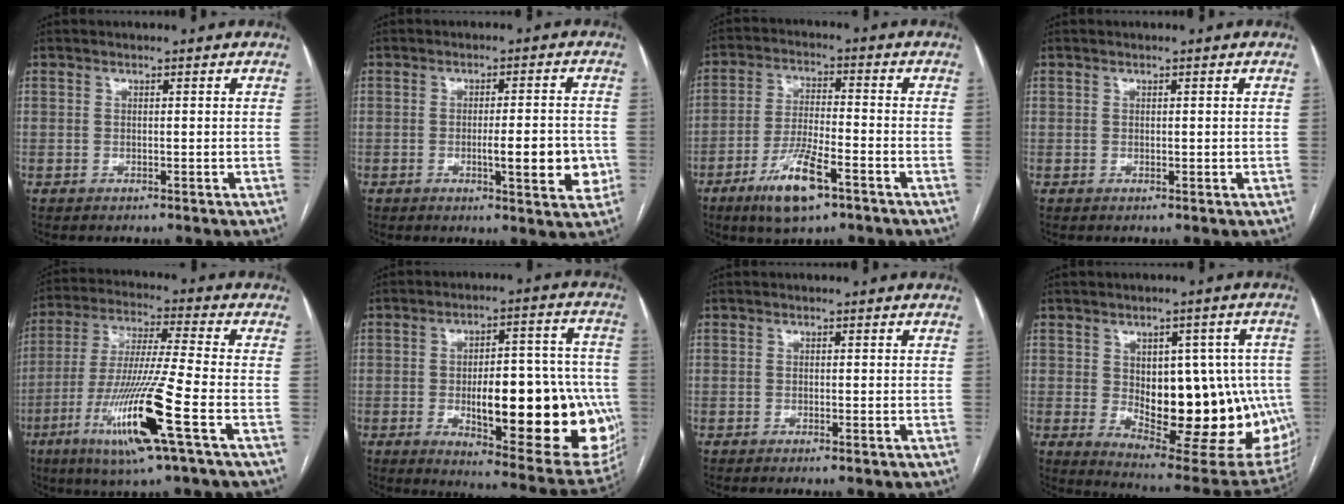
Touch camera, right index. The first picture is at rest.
{"total": 7.8, "force": [-1.7, 1.5, 7.5], "torque": [-0.098, -0.003, -0.019]}
{"total": 9.8, "force": [-5.7, 2.0, 7.8], "torque": [-0.154, -0.013, -0.100]}
{"total": 0.6, "force": [0.2, 0.4, 0.4], "torque": [-0.007, -0.002, 0.004]}
{"total": 16.0, "force": [-6.3, -0.6, 14.7], "torque": [-0.302, -0.025, -0.119]}
{"total": 24.7, "force": [-4.6, 7.9, 22.9], "torque": [-0.243, 0.016, -0.037]}
{"total": 0.7, "force": [-0.5, -0.1, 0.5], "torque": [-0.012, 0.000, -0.006]}
{"total": 22.6, "force": [-1.8, 10.0, 20.2], "torque": [-0.216, 0.009, 0.006]}